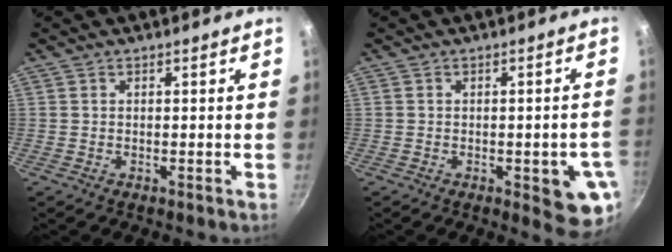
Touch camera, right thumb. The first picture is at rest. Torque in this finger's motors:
{"motor_torque": [1.23, 0.93, -0.09, 0.06, 0.02]}